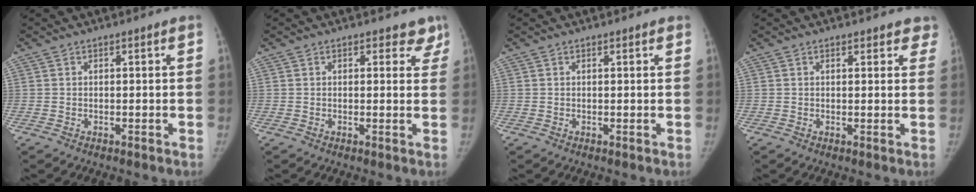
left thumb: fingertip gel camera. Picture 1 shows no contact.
{"total": 3.4, "force": [2.5, 2.0, 1.0], "torque": [0.029, -0.009, 0.018]}
{"total": 0.7, "force": [0.5, 0.3, 0.4], "torque": [-0.004, 0.000, 0.005]}
{"total": 4.2, "force": [3.4, 1.9, 1.5], "torque": [0.022, -0.008, 0.027]}